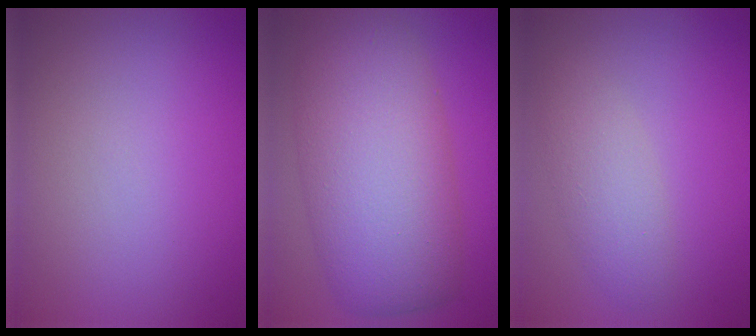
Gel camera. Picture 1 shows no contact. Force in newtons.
{"total": 10.6, "press": 10.6, "slide": 0.3}
{"total": 2.6, "press": 2.6, "slide": 0.1}